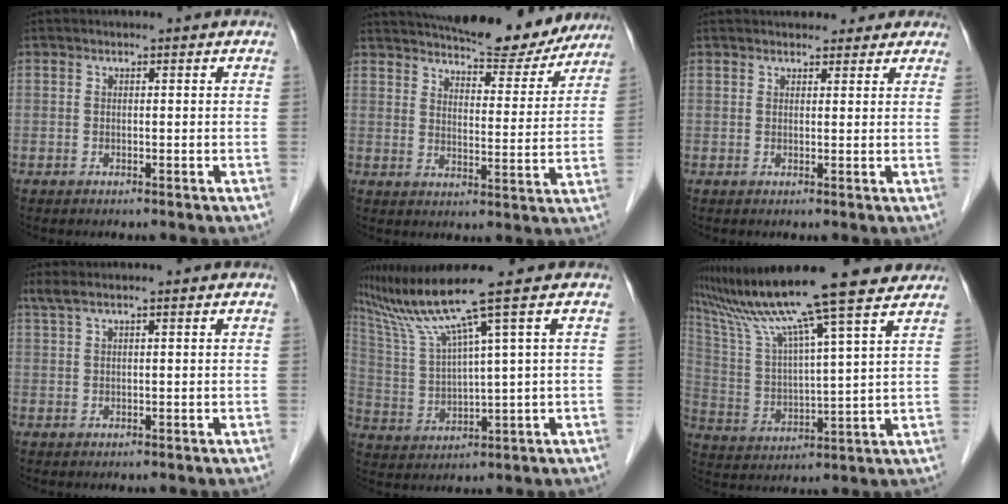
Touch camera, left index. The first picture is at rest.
{"total": 19.5, "force": [17.6, 4.8, 7.0], "torque": [-0.100, 0.001, 0.229]}
{"total": 9.0, "force": [7.8, 3.4, 2.8], "torque": [-0.015, 0.023, 0.090]}
{"total": 3.3, "force": [2.6, -0.1, 2.1], "torque": [-0.045, 0.034, 0.051]}
{"total": 9.2, "force": [6.6, -3.0, 5.7], "torque": [-0.115, 0.003, 0.134]}
{"total": 19.2, "force": [15.9, -0.8, 10.8], "torque": [-0.193, 0.017, 0.253]}